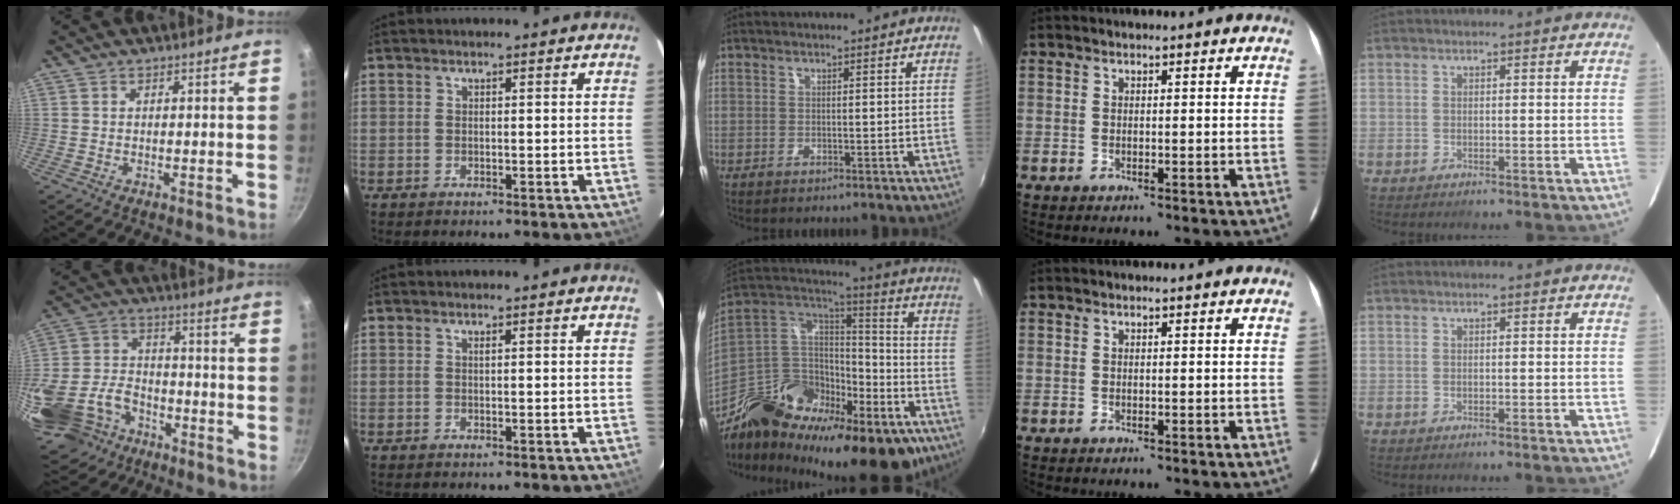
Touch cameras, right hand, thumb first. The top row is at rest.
{"thumb": {"total": 20.8, "force": [-10.8, 14.2, 10.7], "torque": [-0.224, 0.038, -0.195]}, "middle": {"total": 30.6, "force": [-18.2, 15.4, 19.2], "torque": [-0.336, 0.001, -0.272]}}